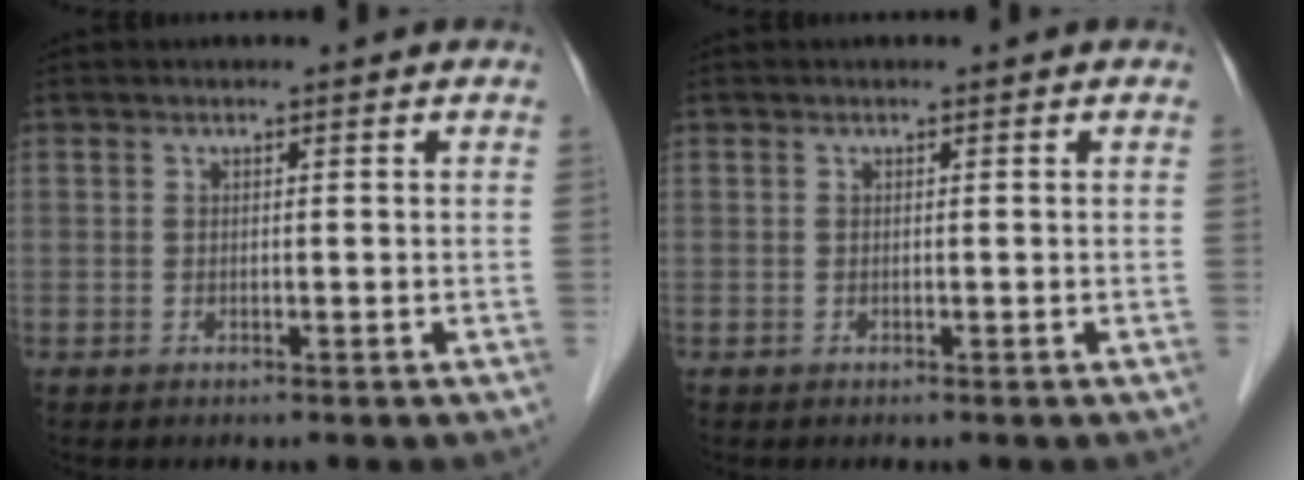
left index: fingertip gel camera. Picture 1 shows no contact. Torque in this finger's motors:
{"motor_torque": [0.00, 0.00, 0.00, 0.00]}